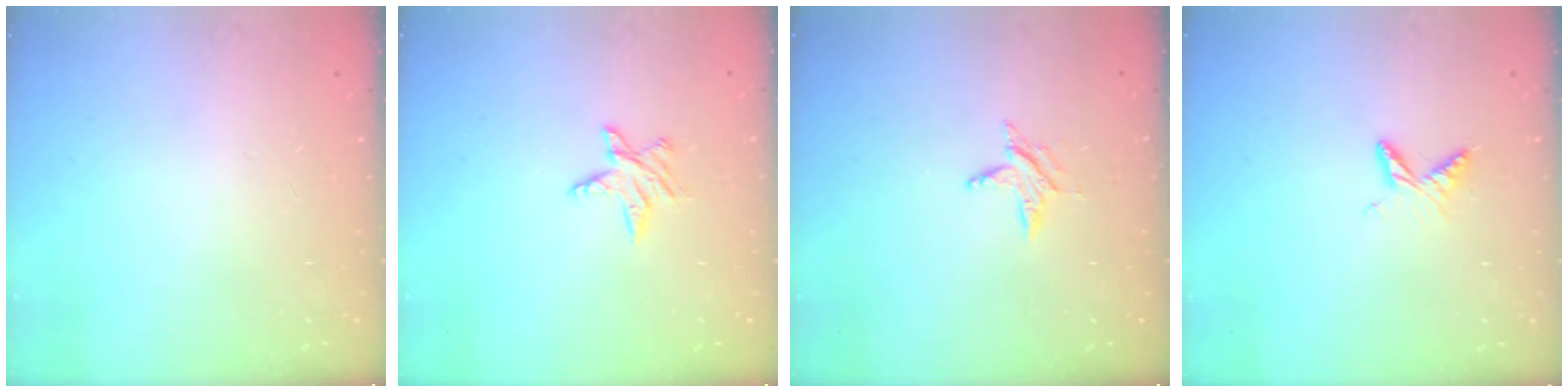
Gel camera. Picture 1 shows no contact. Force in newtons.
{"total": 5.2, "press": 5.2, "slide": 0.6}
{"total": 4.9, "press": 4.9, "slide": 0.5}
{"total": 5.8, "press": 5.7, "slide": 0.7}